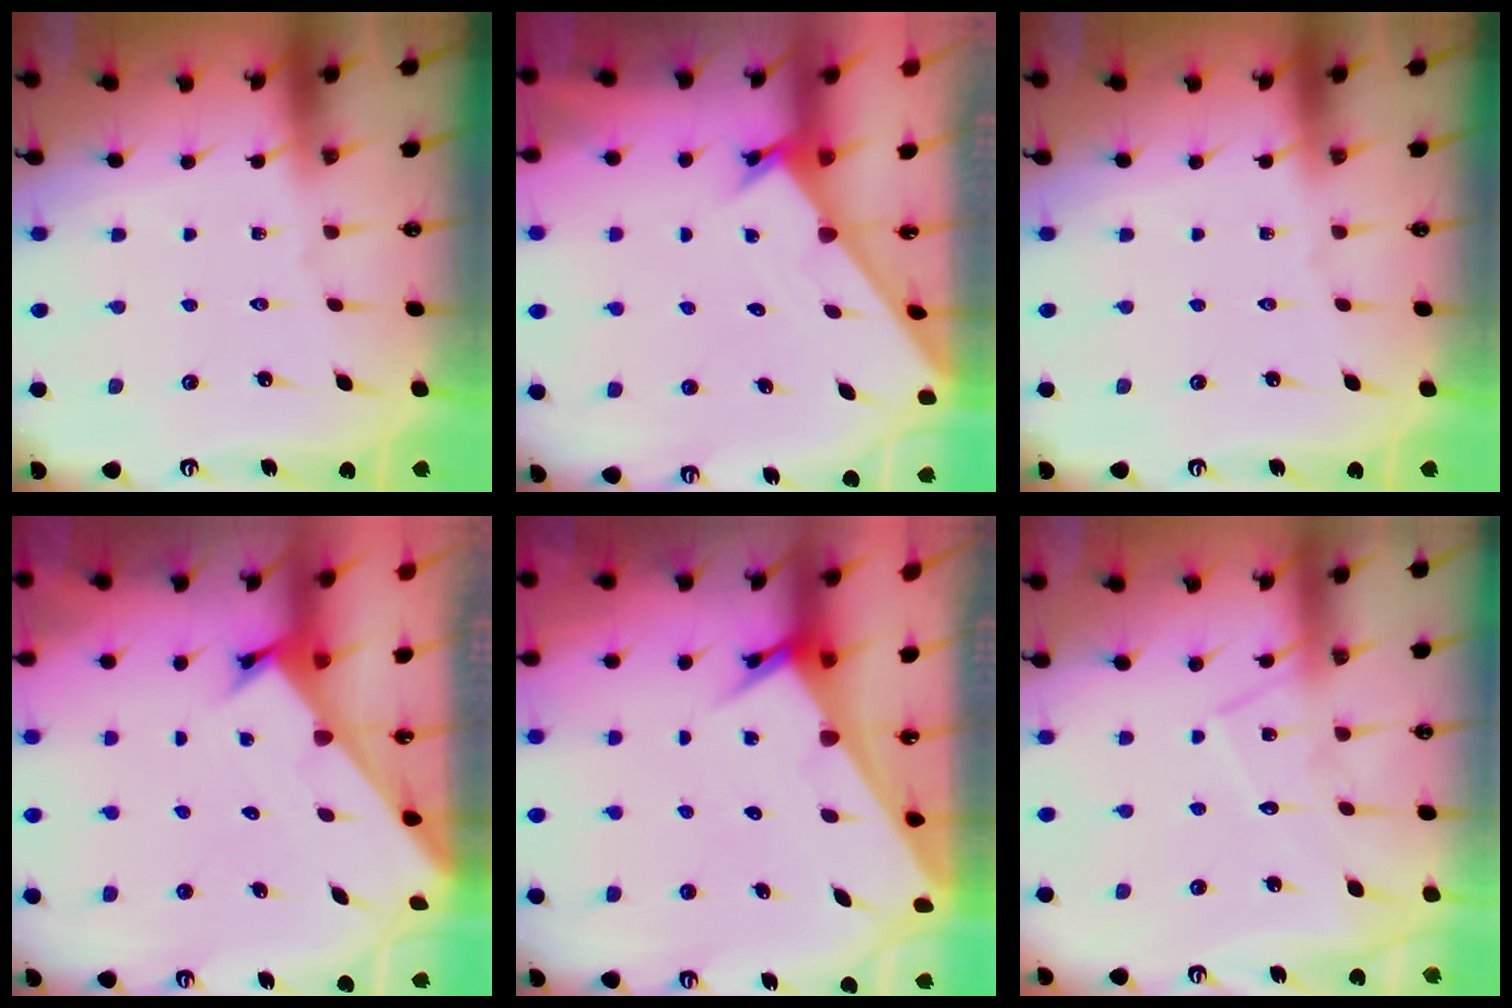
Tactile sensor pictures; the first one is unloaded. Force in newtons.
{"total": 1.8, "press": 1.8, "slide": 0.1}
{"total": 0.0}
{"total": 2.5, "press": 2.5, "slide": 0.2}
{"total": 4.2, "press": 4.1, "slide": 0.2}
{"total": 9.2, "press": 9.1, "slide": 0.7}